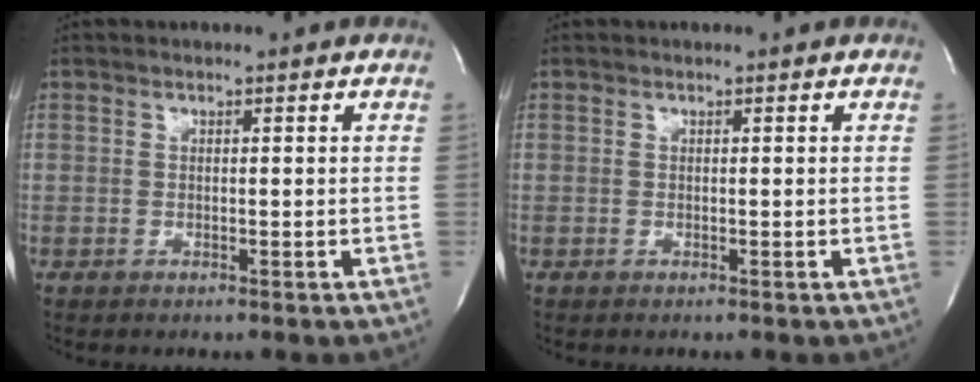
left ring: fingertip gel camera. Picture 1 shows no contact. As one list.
[{"total": 0.0}]